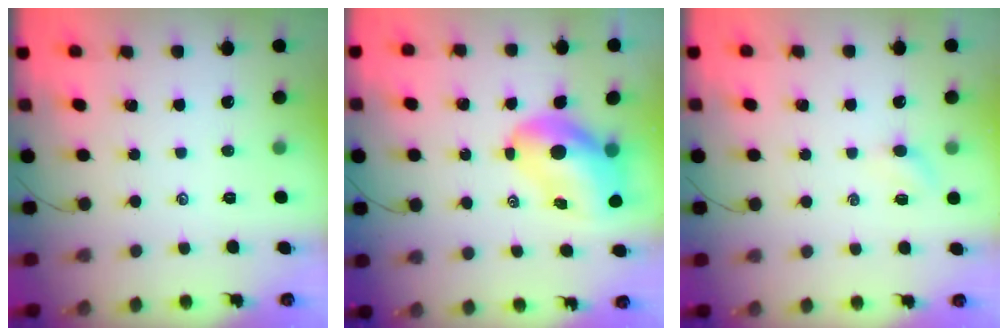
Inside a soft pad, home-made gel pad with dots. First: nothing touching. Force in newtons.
{"total": 9.7, "press": 9.2, "slide": 3.0}
{"total": 2.3, "press": 2.2, "slide": 0.8}